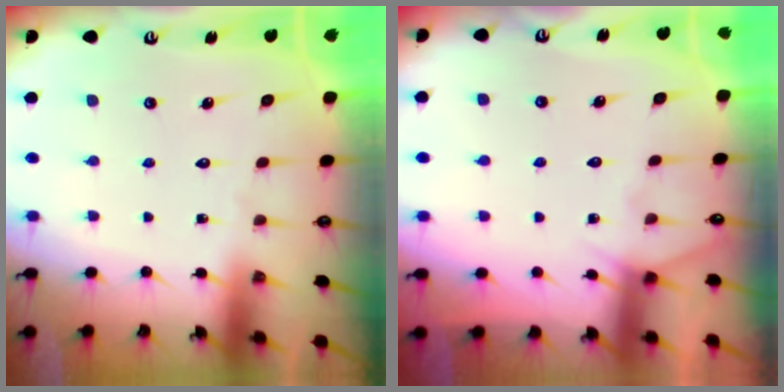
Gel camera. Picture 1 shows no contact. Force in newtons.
{"total": 4.5, "press": 4.4, "slide": 0.6}